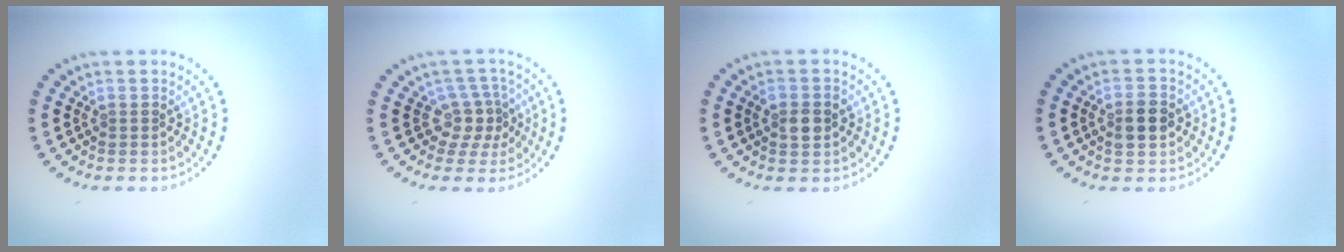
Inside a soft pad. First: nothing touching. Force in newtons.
{"total": 2.9, "press": 2.1, "slide": 2.0}
{"total": 2.5, "press": 2.5, "slide": 0.1}
{"total": 2.9, "press": 2.9, "slide": 0.2}